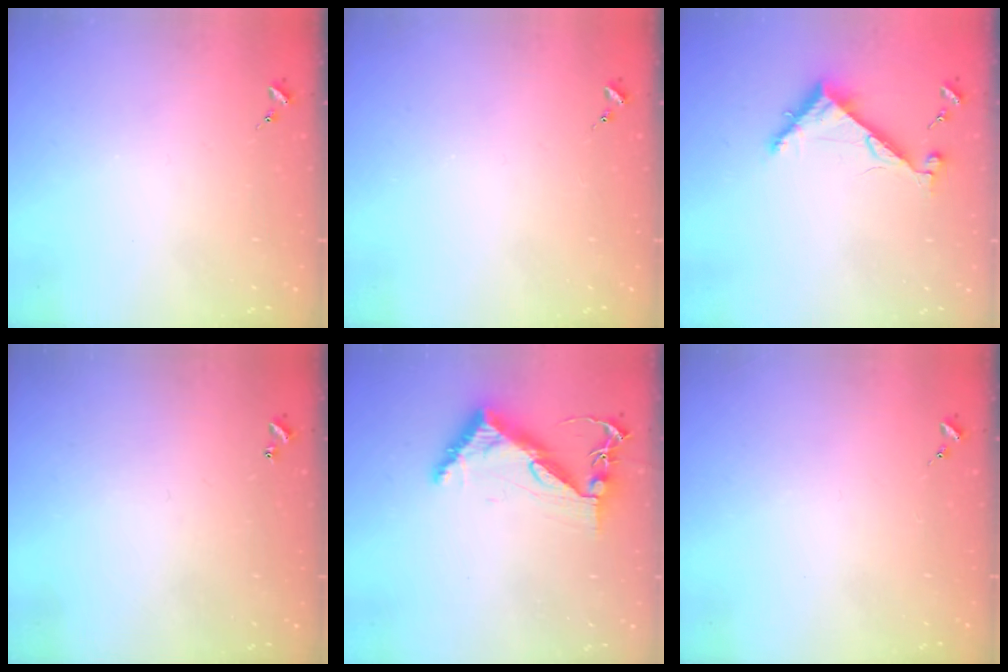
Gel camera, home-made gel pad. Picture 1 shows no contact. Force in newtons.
{"total": 0.0}
{"total": 6.9, "press": 6.9, "slide": 0.6}
{"total": 0.9, "press": 0.9, "slide": 0.2}
{"total": 8.3, "press": 8.2, "slide": 1.2}
{"total": 0.0}